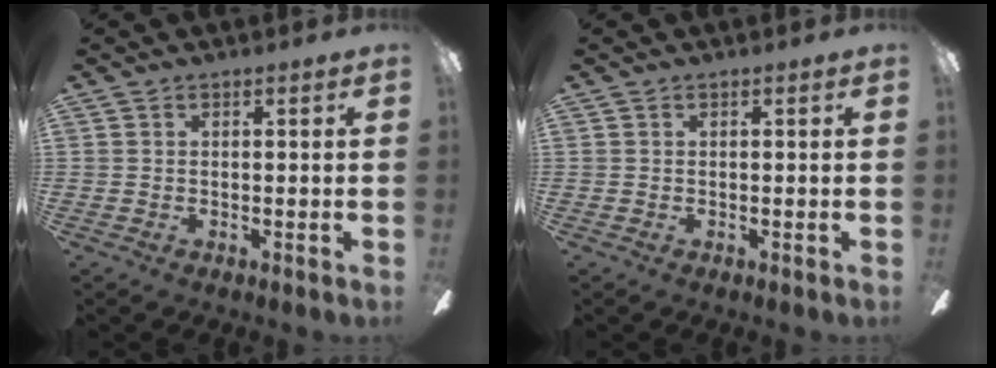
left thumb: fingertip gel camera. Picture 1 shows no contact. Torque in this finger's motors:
{"motor_torque": [0.00, 0.01, 0.00, 0.00, 0.00]}